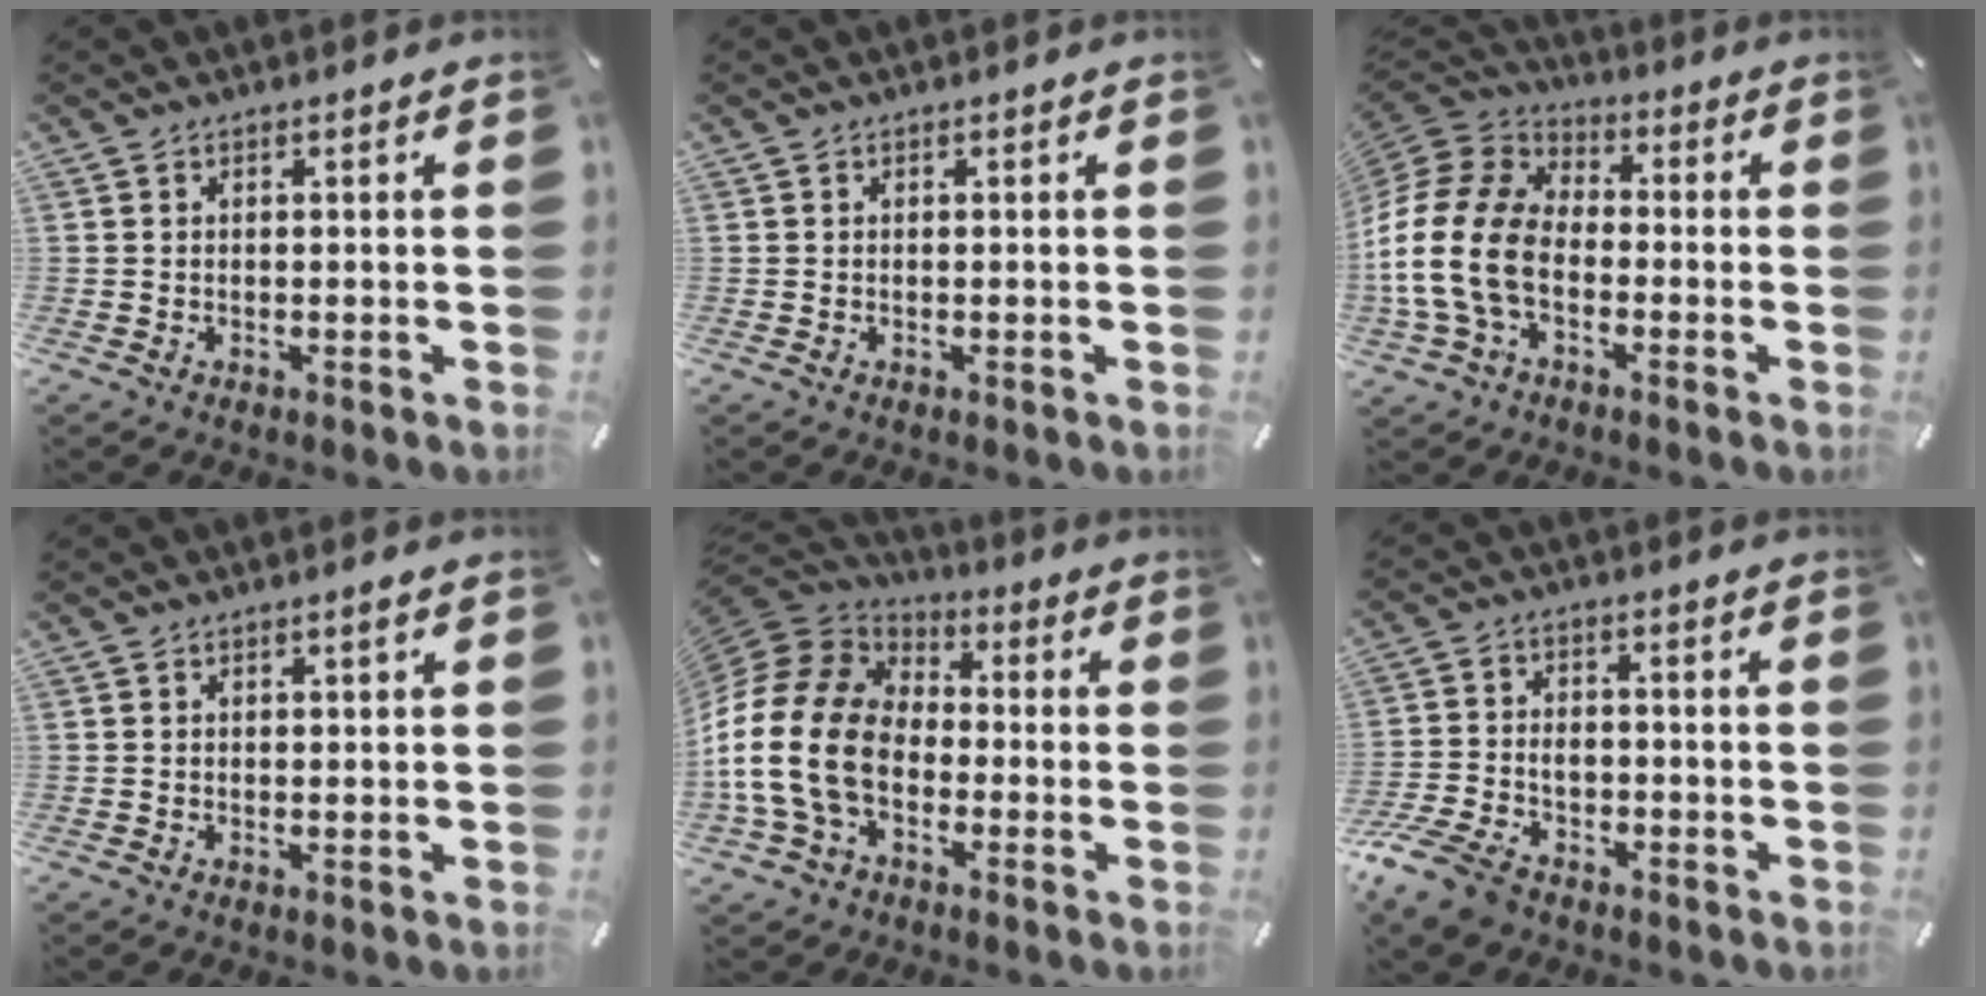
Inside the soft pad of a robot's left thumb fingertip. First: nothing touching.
{"total": 0.0}
{"total": 17.6, "force": [-5.5, 12.4, 11.3], "torque": [-0.248, 0.029, -0.104]}
{"total": 0.9, "force": [0.4, 0.3, 0.7], "torque": [-0.013, 0.003, 0.005]}
{"total": 19.8, "force": [-5.1, 14.5, 12.5], "torque": [-0.271, 0.029, -0.090]}
{"total": 8.3, "force": [-4.5, 5.8, 3.9], "torque": [-0.089, 0.018, -0.086]}